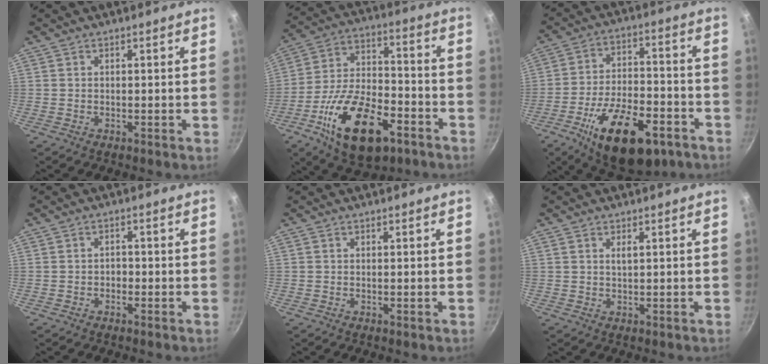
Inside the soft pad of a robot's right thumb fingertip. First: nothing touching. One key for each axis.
{"total": 21.4, "fx": -10.1, "fy": 10.7, "fz": 15.5, "tx": -0.255, "ty": 0.041, "tz": -0.172}
{"total": 21.0, "fx": -10.5, "fy": 10.0, "fz": 15.2, "tx": -0.224, "ty": 0.041, "tz": -0.159}
{"total": 1.4, "fx": -0.7, "fy": 1.1, "fz": 0.6, "tx": -0.003, "ty": 0.010, "tz": -0.011}
{"total": 0.0}
{"total": 1.3, "fx": 0.6, "fy": 0.4, "fz": 1.1, "tx": -0.019, "ty": 0.000, "tz": 0.010}